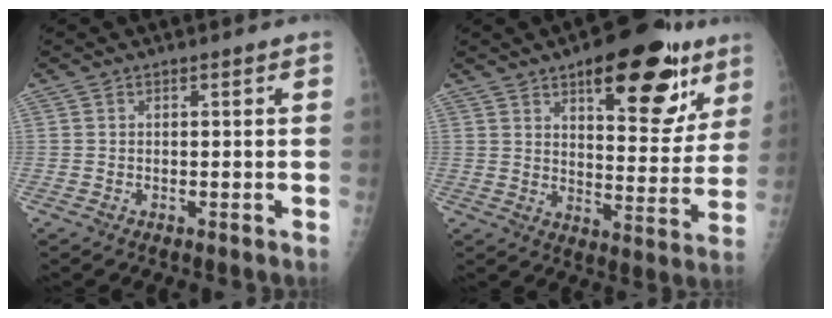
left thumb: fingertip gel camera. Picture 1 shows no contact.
{"total": 19.9, "force": [10.6, 8.3, 14.7], "torque": [-0.151, -0.046, 0.149]}